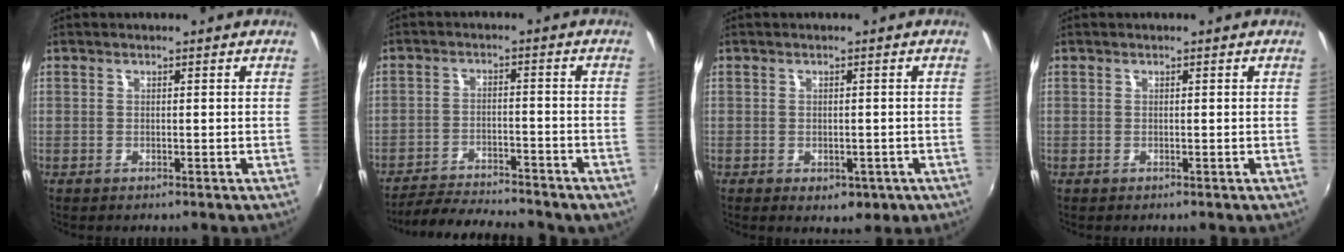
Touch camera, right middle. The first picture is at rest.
{"total": 13.8, "force": [-12.0, 3.0, 6.0], "torque": [-0.127, -0.016, -0.178]}
{"total": 4.4, "force": [-1.9, 2.9, 2.7], "torque": [-0.046, -0.014, -0.020]}
{"total": 0.0}